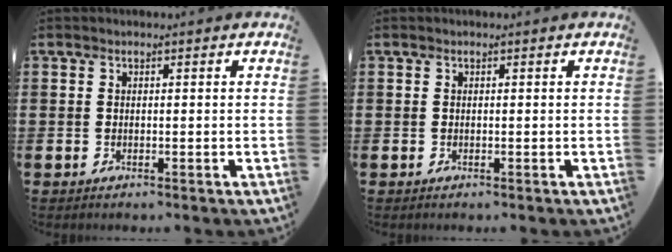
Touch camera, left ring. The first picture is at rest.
{"total": 0.0}